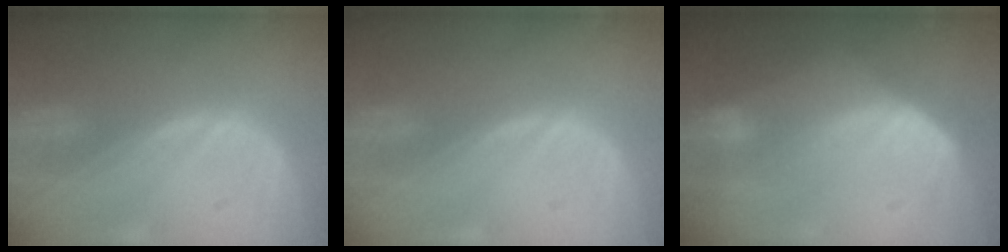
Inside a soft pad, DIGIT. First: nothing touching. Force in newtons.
{"total": 0.0}
{"total": 7.3, "press": 6.2, "slide": 3.7}